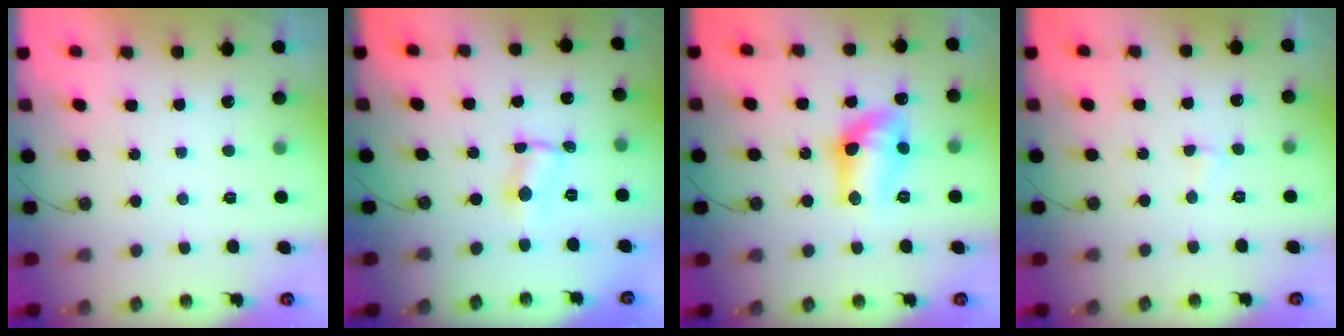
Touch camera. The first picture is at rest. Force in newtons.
{"total": 0.8, "press": 0.6, "slide": 0.5}
{"total": 12.2, "press": 12.1, "slide": 0.9}
{"total": 4.1, "press": 2.2, "slide": 3.5}